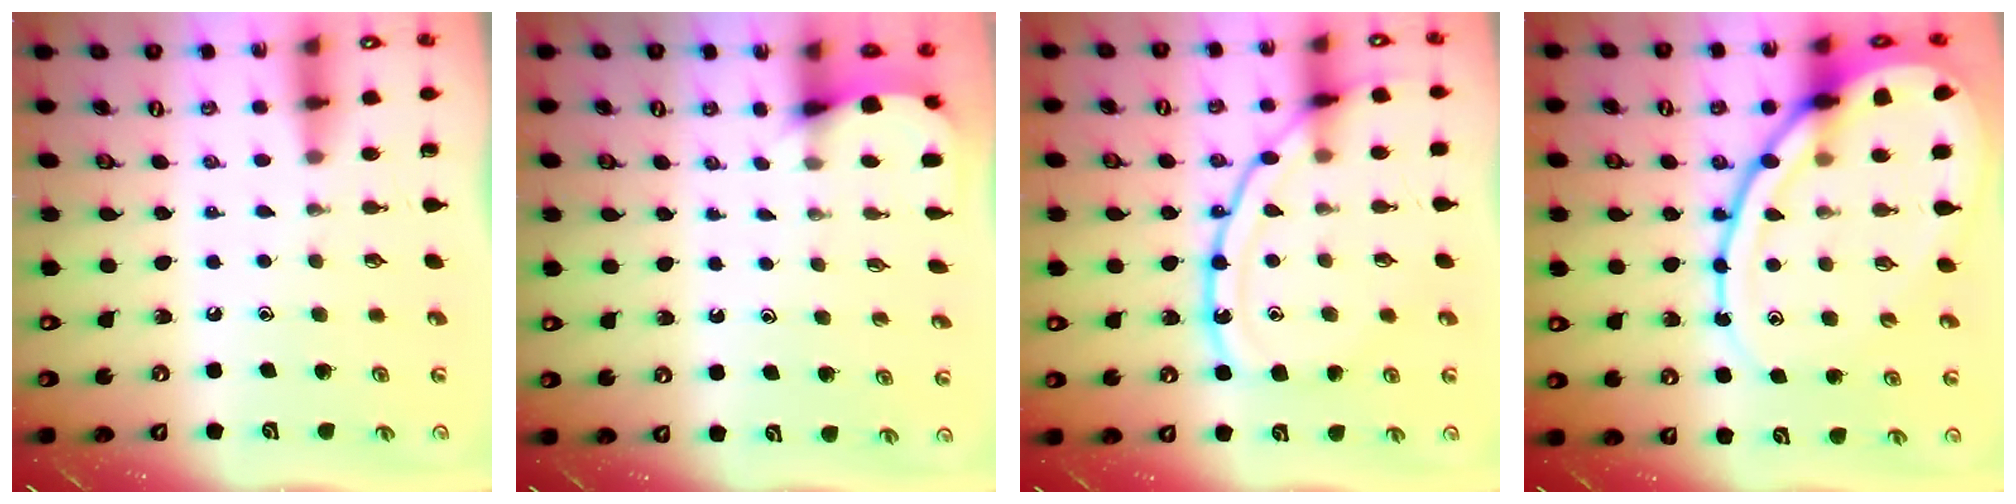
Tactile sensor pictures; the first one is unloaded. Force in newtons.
{"total": 2.8, "press": 2.8, "slide": 0.3}
{"total": 15.8, "press": 15.7, "slide": 1.6}
{"total": 20.4, "press": 20.3, "slide": 2.1}